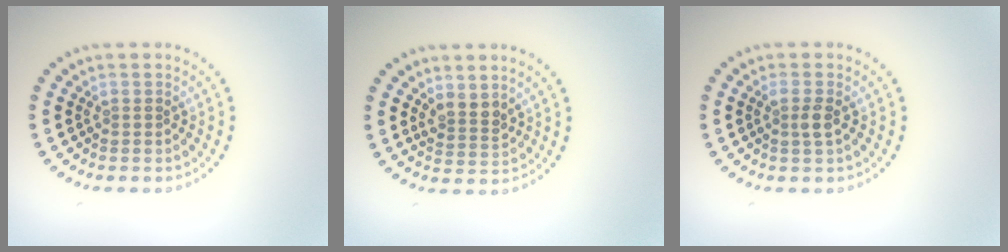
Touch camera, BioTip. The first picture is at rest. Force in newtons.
{"total": 2.0, "press": 1.7, "slide": 1.2}
{"total": 1.4, "press": 1.2, "slide": 0.8}